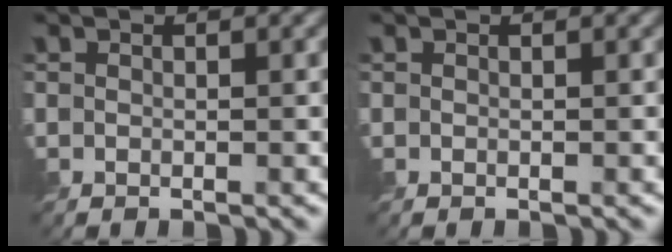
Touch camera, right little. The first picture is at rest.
{"total": 0.0}